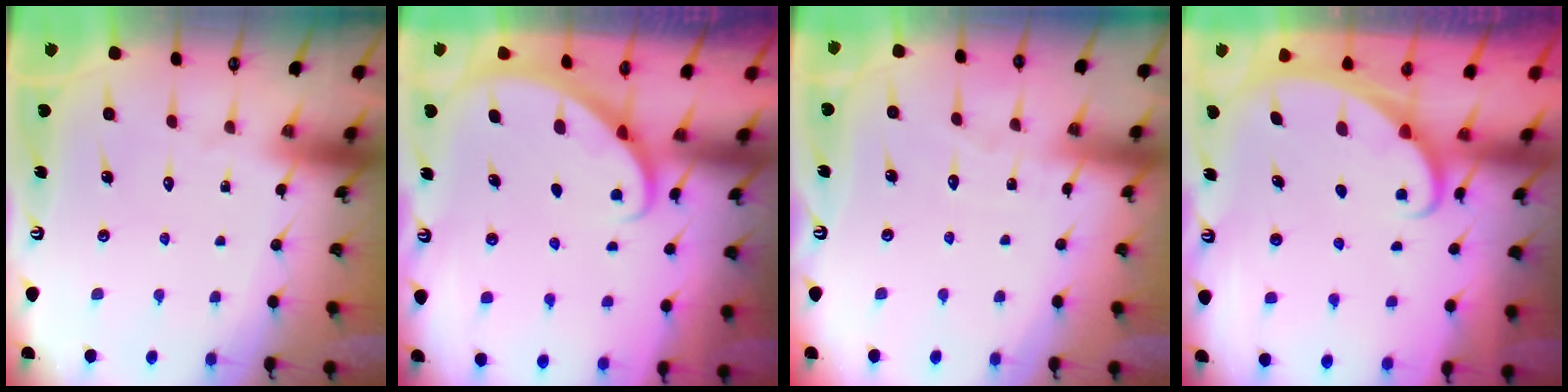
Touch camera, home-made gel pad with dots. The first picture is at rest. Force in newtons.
{"total": 1.9, "press": 1.9, "slide": 0.1}
{"total": 3.9, "press": 3.8, "slide": 0.5}
{"total": 1.6, "press": 1.6, "slide": 0.1}